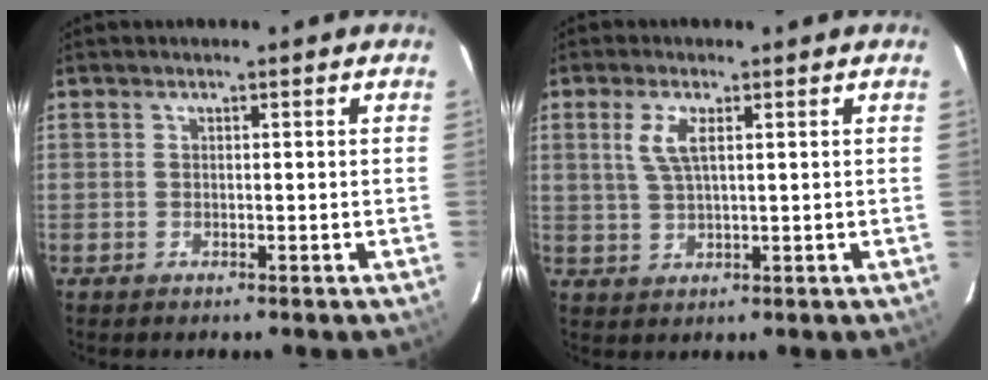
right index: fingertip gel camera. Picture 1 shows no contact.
{"total": 4.3, "force": [1.6, 1.2, 3.8], "torque": [-0.081, 0.002, 0.035]}